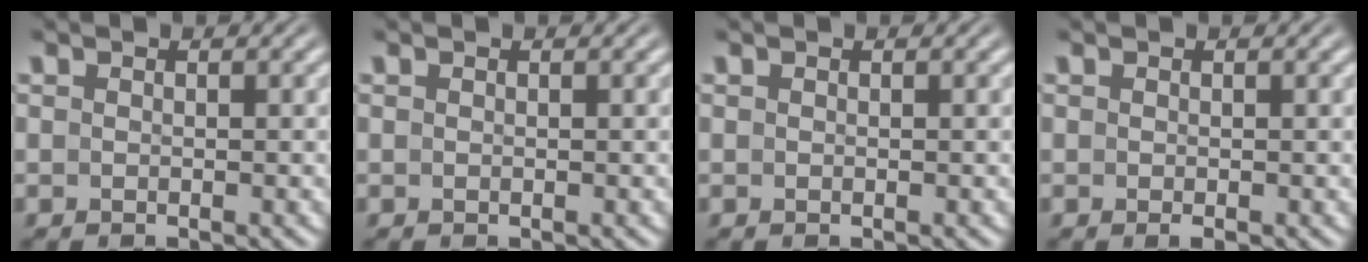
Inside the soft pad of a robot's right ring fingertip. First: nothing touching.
{"total": 0.0}
{"total": 0.0}
{"total": 0.7, "force": [-0.5, 0.2, 0.4], "torque": [-0.007, -0.003, -0.006]}